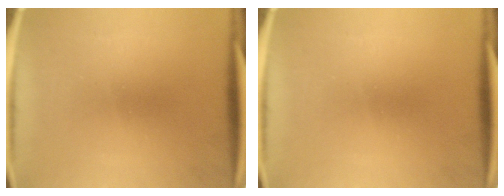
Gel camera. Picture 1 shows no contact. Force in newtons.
{"total": 0.0}